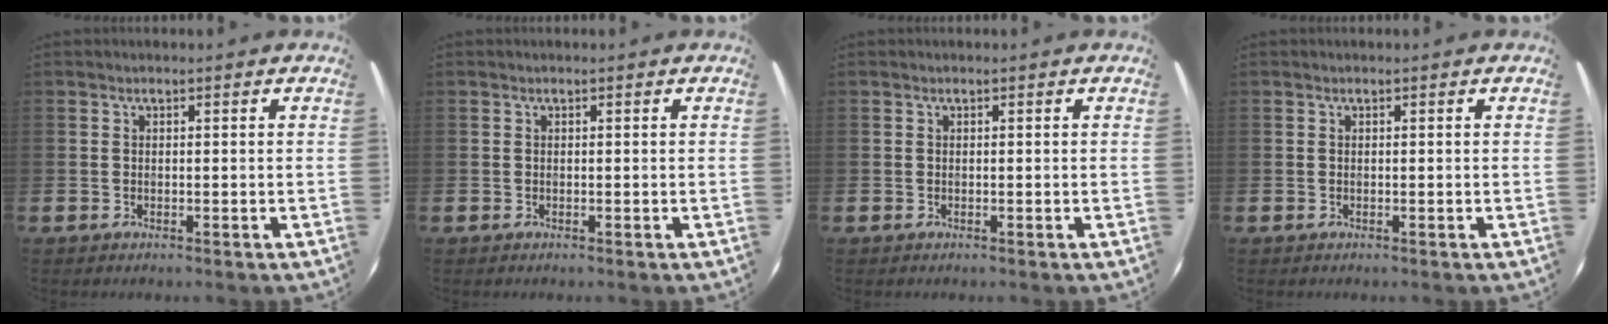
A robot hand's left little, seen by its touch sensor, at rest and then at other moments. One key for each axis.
{"total": 0.0}
{"total": 0.0}
{"total": 0.0}